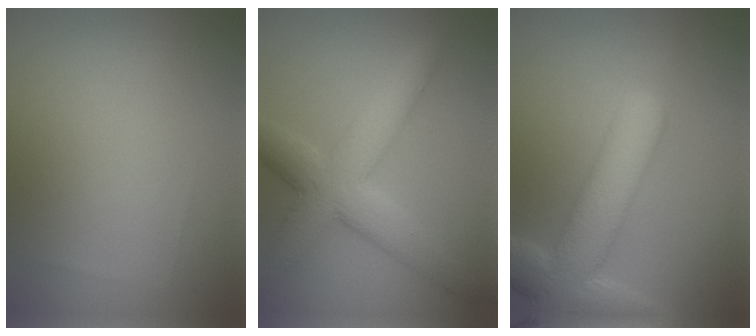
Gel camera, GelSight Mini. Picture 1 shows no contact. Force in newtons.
{"total": 6.9, "press": 6.9, "slide": 0.2}
{"total": 8.5, "press": 8.5, "slide": 0.9}